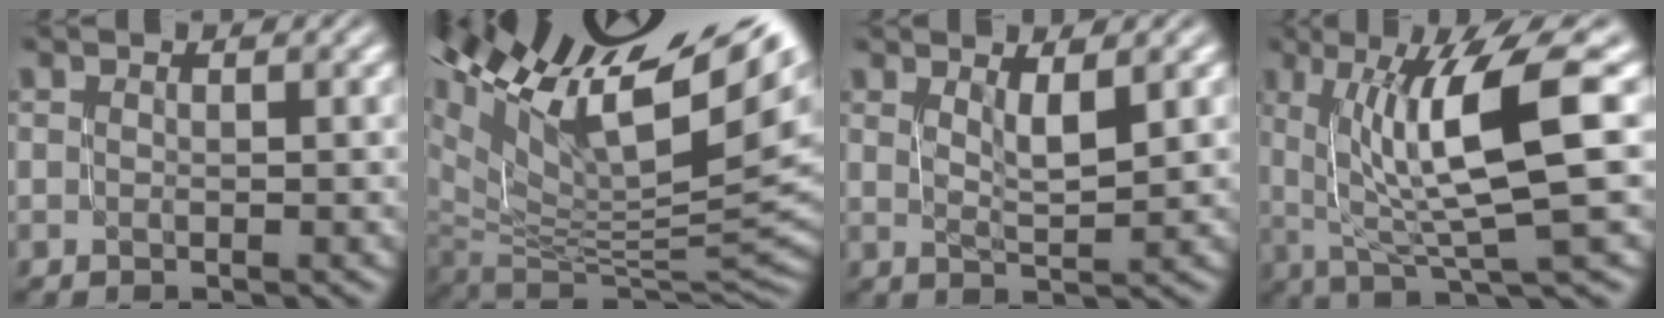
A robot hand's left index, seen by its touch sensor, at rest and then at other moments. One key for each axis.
{"total": 16.6, "fx": 9.3, "fy": 6.2, "fz": 12.2, "tx": -0.215, "ty": 0.021, "tz": 0.176}
{"total": 2.2, "fx": 1.1, "fy": 0.5, "fz": 1.9, "tx": -0.031, "ty": -0.007, "tz": 0.021}
{"total": 9.5, "fx": 1.8, "fy": 2.0, "fz": 9.1, "tx": -0.125, "ty": 0.000, "tz": 0.036}